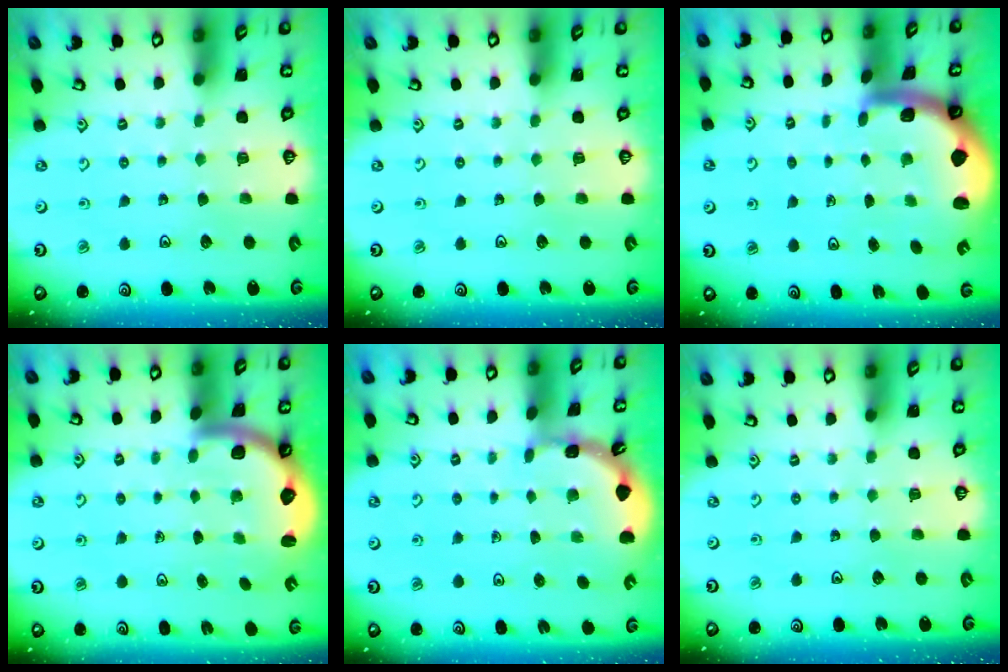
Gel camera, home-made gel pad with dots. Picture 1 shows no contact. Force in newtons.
{"total": 0.0}
{"total": 2.6, "press": 2.6, "slide": 0.6}
{"total": 2.8, "press": 2.8, "slide": 0.5}
{"total": 1.5, "press": 1.5, "slide": 0.1}
{"total": 0.0}